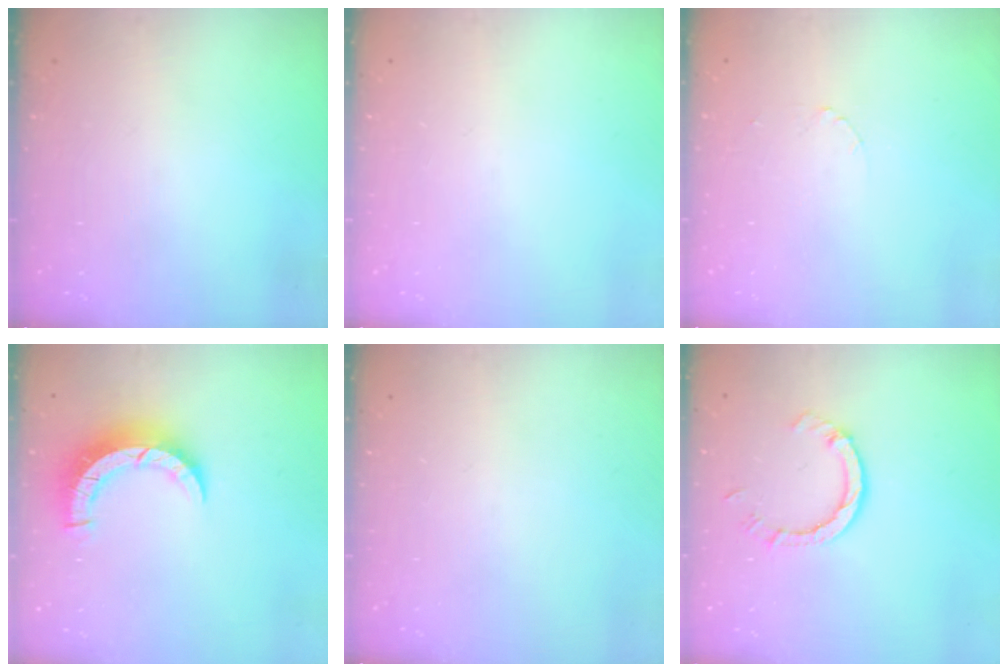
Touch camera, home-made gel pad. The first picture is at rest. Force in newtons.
{"total": 0.0}
{"total": 1.3, "press": 1.3, "slide": 0.1}
{"total": 7.9, "press": 7.9, "slide": 1.0}
{"total": 0.0}
{"total": 4.8, "press": 4.8, "slide": 0.4}